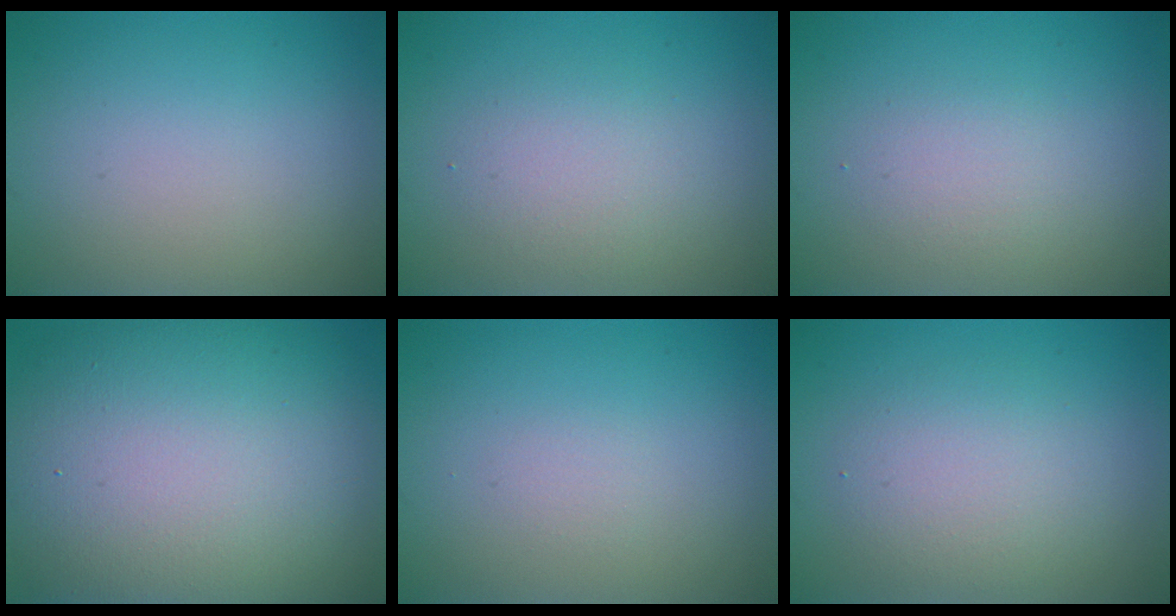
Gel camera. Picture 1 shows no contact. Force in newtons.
{"total": 2.3, "press": 2.3, "slide": 0.2}
{"total": 1.7, "press": 1.7, "slide": 0.1}
{"total": 15.8, "press": 15.8, "slide": 1.3}
{"total": 0.6, "press": 0.6, "slide": 0.1}
{"total": 3.0, "press": 3.0, "slide": 0.1}